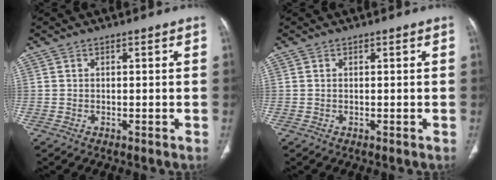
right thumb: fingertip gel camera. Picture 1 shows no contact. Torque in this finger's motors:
{"motor_torque": [0.22, 1.38, 0.47, -0.34, -0.02]}